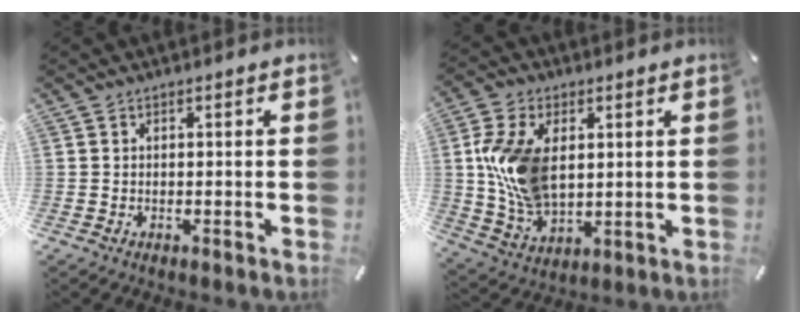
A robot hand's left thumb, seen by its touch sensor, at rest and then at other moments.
{"total": 14.5, "force": [2.5, 9.8, 10.4], "torque": [-0.240, 0.001, 0.044]}